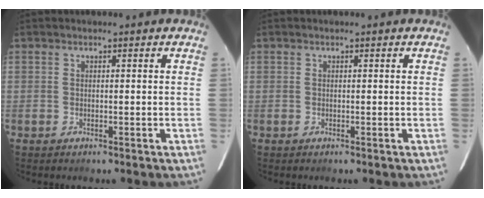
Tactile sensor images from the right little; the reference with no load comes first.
{"total": 0.0}